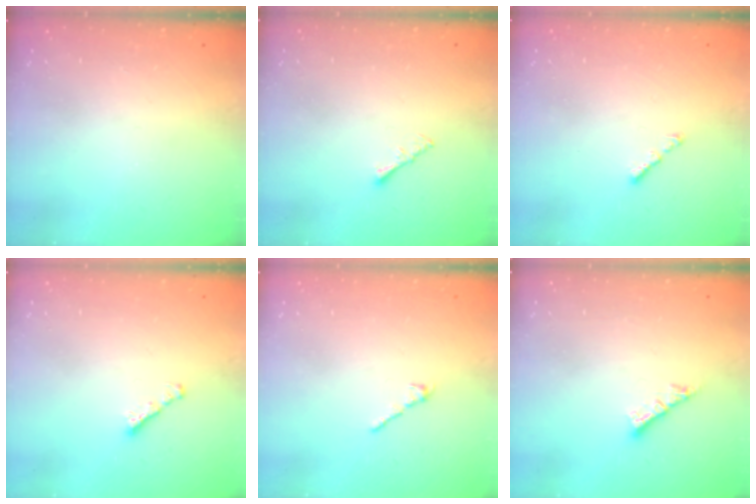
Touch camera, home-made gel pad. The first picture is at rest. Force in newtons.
{"total": 1.6, "press": 1.5, "slide": 0.5}
{"total": 1.0, "press": 0.9, "slide": 0.5}
{"total": 1.6, "press": 1.5, "slide": 0.5}
{"total": 1.7, "press": 1.5, "slide": 0.6}
{"total": 3.6, "press": 3.6, "slide": 0.1}